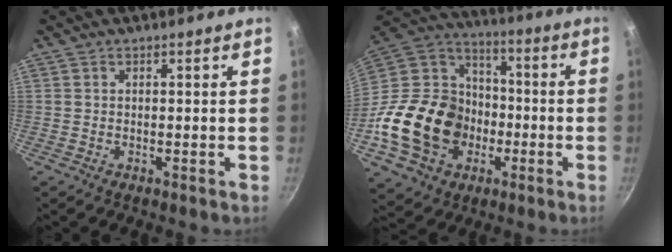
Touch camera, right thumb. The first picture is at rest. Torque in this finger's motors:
{"motor_torque": [2.46, 2.54, 1.44, -1.33, 0.16]}